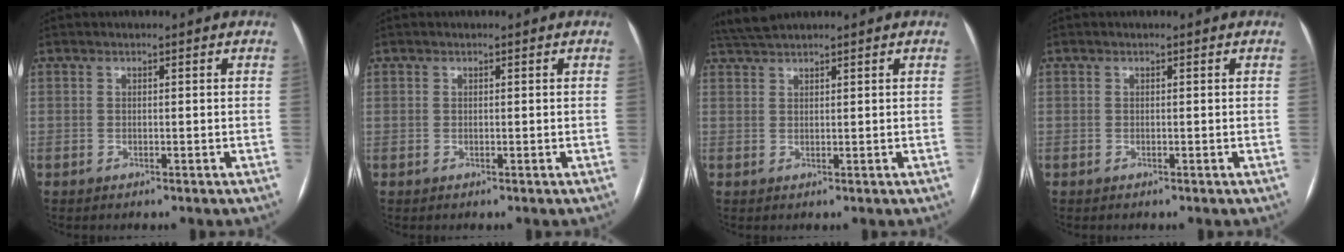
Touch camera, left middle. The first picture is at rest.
{"total": 0.0}
{"total": 2.9, "force": [2.8, -0.3, 0.7], "torque": [-0.023, 0.017, 0.062]}
{"total": 0.0}